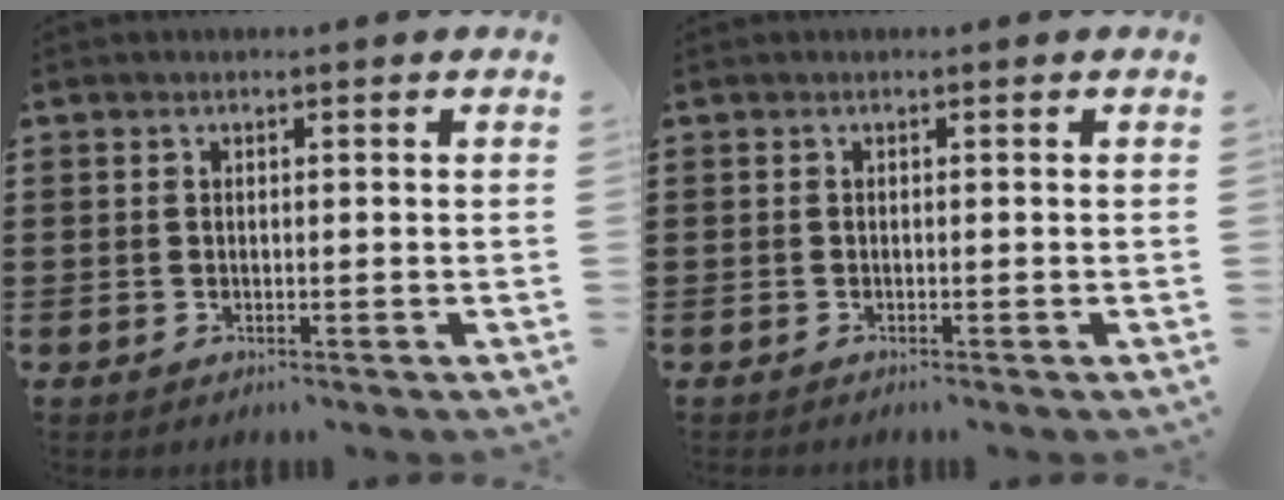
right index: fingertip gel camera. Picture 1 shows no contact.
{"total": 0.0}